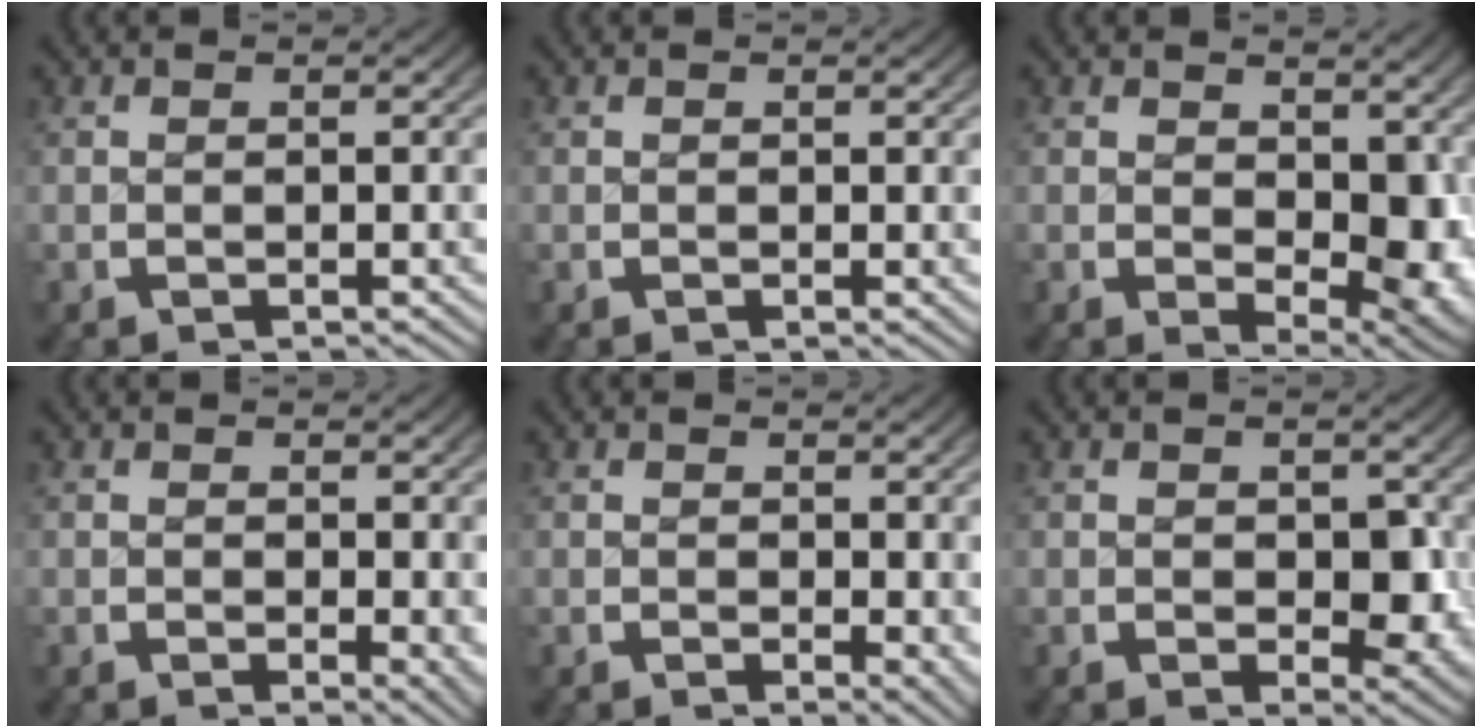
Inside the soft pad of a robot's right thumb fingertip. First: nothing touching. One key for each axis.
{"total": 0.0}
{"total": 7.1, "fx": 0.8, "fy": 4.5, "fz": 5.4, "tx": -0.080, "ty": -0.043, "tz": 0.038}
{"total": 1.8, "fx": 0.3, "fy": 0.8, "fz": 1.6, "tx": -0.009, "ty": -0.005, "tz": 0.006}
{"total": 1.8, "fx": 0.4, "fy": 0.9, "fz": 1.5, "tx": -0.006, "ty": -0.006, "tz": 0.007}
{"total": 4.4, "fx": 0.2, "fy": 3.1, "fz": 3.1, "tx": -0.046, "ty": -0.029, "tz": 0.018}